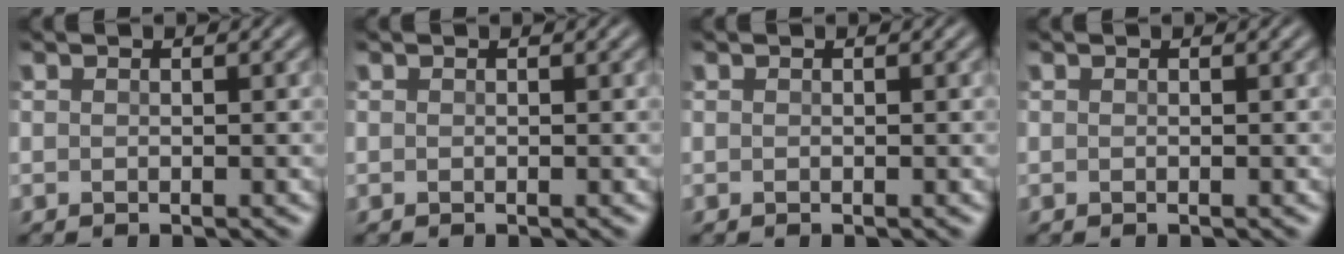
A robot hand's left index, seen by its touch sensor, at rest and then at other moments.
{"total": 0.0}
{"total": 0.0}
{"total": 0.0}